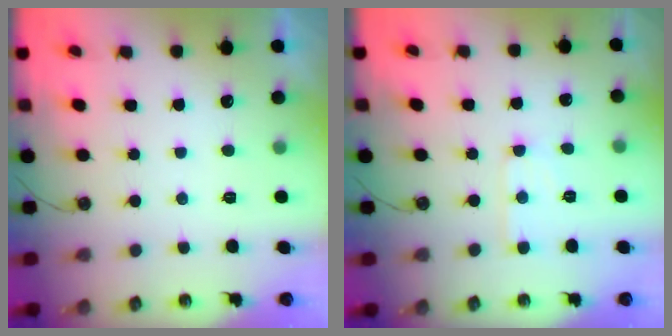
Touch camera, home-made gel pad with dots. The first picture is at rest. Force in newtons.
{"total": 4.6, "press": 4.6, "slide": 0.4}